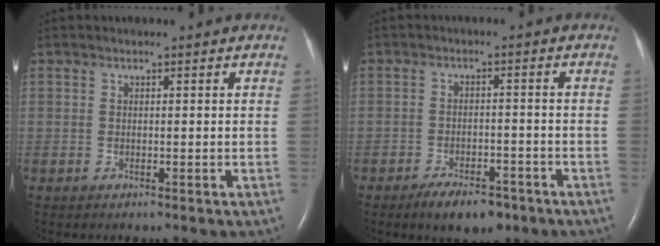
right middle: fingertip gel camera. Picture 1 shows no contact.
{"total": 6.0, "force": [-4.4, 2.4, 3.3], "torque": [-0.055, -0.001, -0.067]}